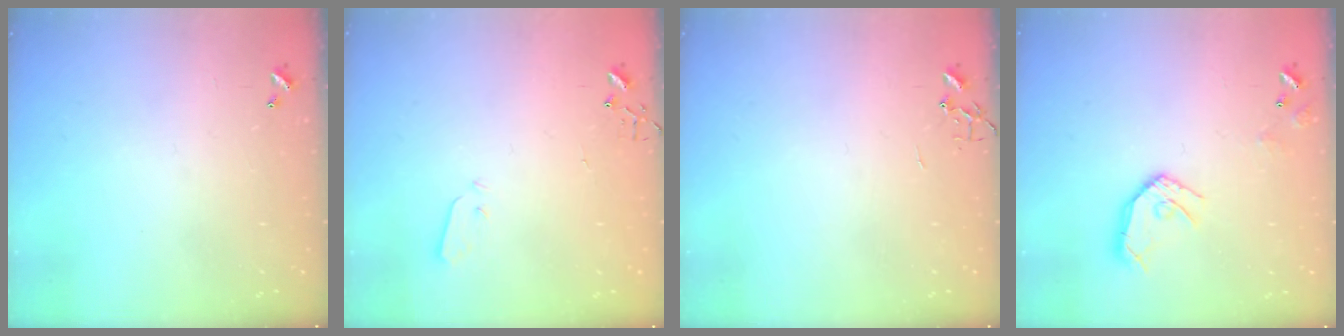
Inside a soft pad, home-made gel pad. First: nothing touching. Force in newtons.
{"total": 3.0, "press": 3.0, "slide": 0.3}
{"total": 0.0}
{"total": 11.7, "press": 11.6, "slide": 1.2}